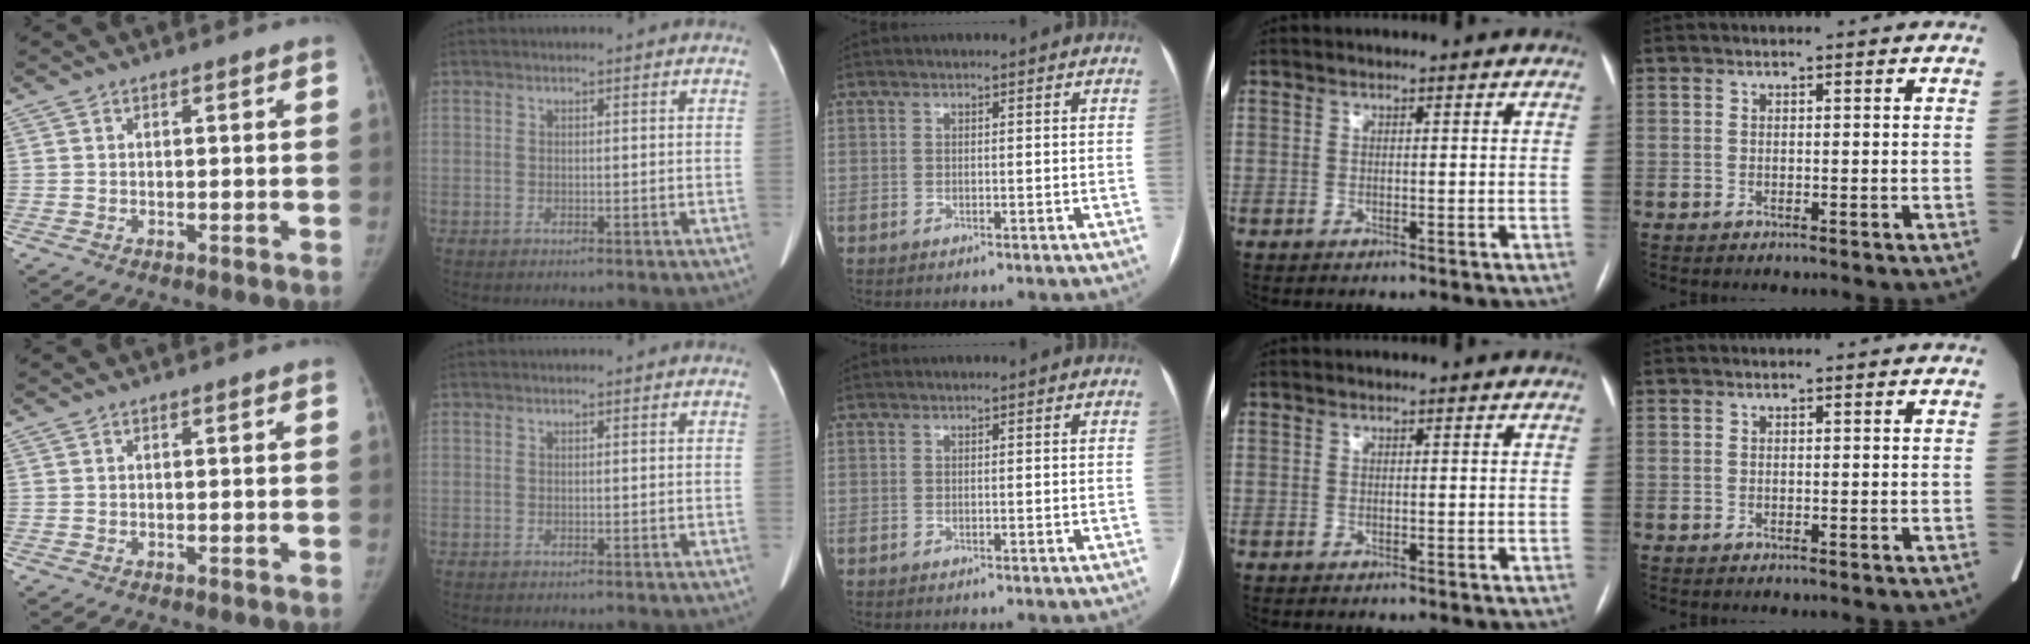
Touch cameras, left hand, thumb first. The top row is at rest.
{}